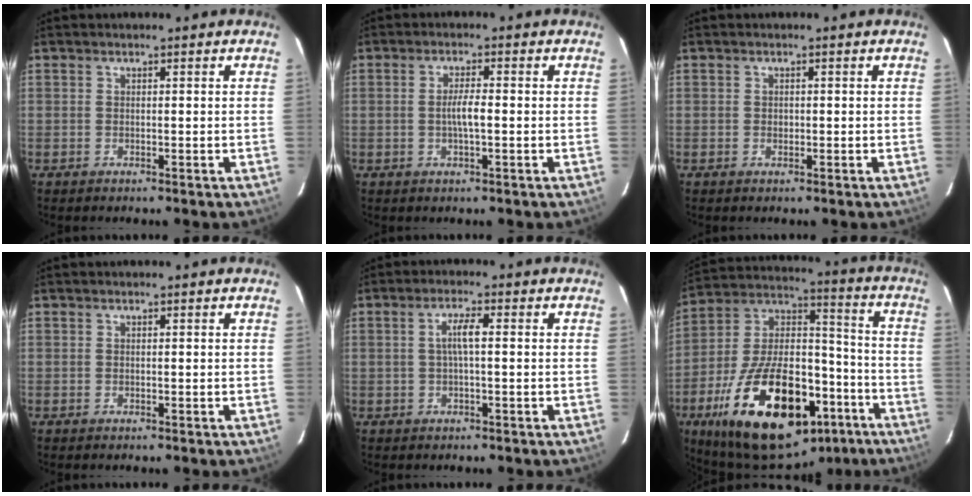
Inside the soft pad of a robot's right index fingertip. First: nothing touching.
{"total": 3.2, "force": [-0.5, 0.4, 3.2], "torque": [-0.059, 0.001, -0.009]}
{"total": 0.9, "force": [-0.1, 0.8, 0.4], "torque": [-0.004, 0.001, -0.001]}
{"total": 0.0}
{"total": 3.4, "force": [0.2, 0.4, 3.4], "torque": [-0.066, 0.005, 0.003]}
{"total": 31.5, "force": [-16.5, 15.4, 21.9], "torque": [-0.397, 0.010, -0.243]}